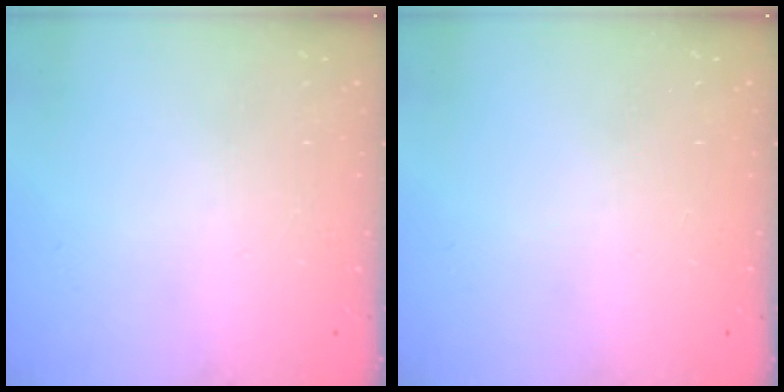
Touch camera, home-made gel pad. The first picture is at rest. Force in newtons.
{"total": 0.0}